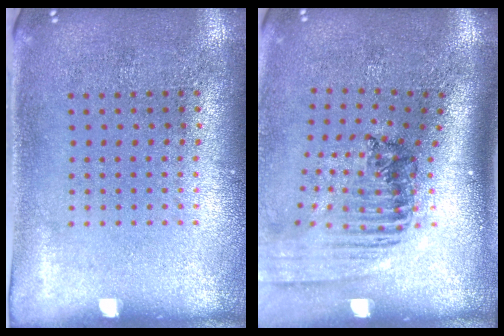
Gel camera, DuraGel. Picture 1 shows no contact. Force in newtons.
{"total": 1.7, "press": 1.4, "slide": 1.0}